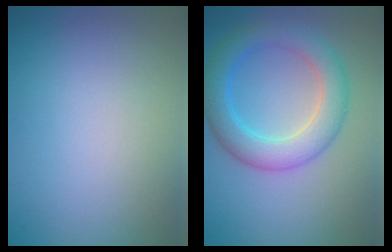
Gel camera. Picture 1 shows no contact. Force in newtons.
{"total": 5.2, "press": 5.2, "slide": 0.2}